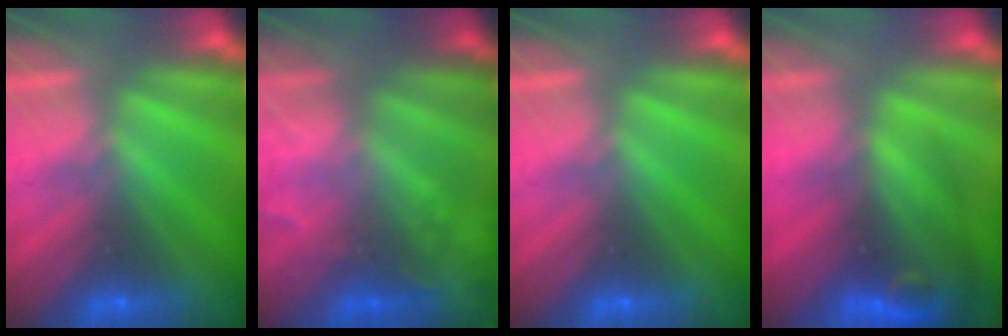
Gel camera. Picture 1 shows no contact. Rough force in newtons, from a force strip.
{"total": 2.2}
{"total": 0.0}
{"total": 9.1}